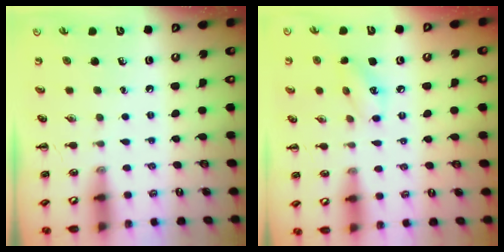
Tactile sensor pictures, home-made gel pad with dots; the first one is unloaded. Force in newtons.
{"total": 7.0, "press": 7.0, "slide": 0.7}